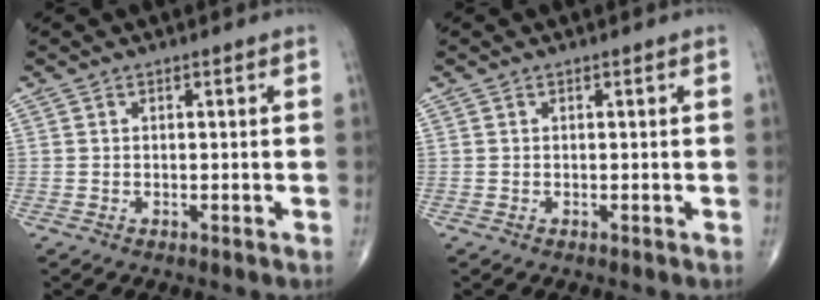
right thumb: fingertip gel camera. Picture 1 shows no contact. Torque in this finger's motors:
{"motor_torque": [0.00, 0.00, 0.00, 0.00, 0.00]}